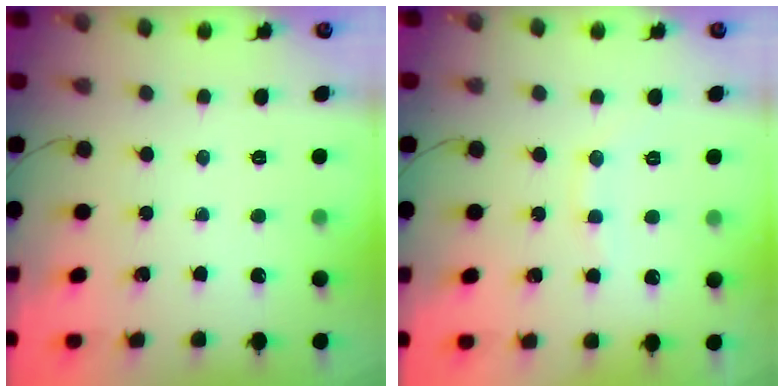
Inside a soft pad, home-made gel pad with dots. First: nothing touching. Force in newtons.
{"total": 7.4, "press": 7.3, "slide": 1.1}